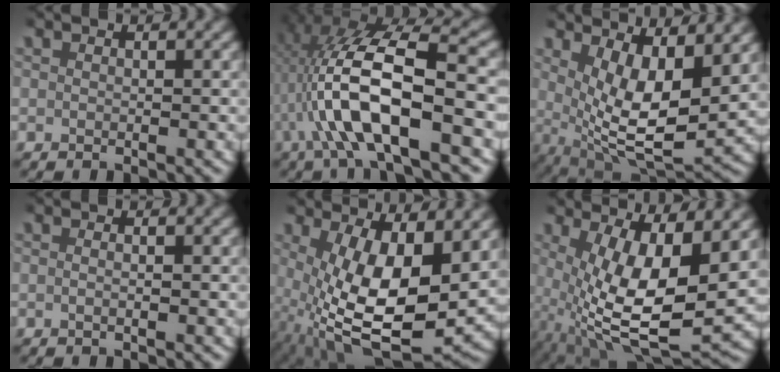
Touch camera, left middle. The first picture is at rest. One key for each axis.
{"total": 10.5, "fx": -0.3, "fy": 4.1, "fz": 9.6, "tx": -0.190, "ty": -0.004, "tz": 0.001}
{"total": 9.7, "fx": 1.2, "fy": 4.9, "fz": 8.3, "tx": -0.142, "ty": -0.038, "tz": 0.036}
{"total": 0.7, "fx": -0.2, "fy": -0.2, "fz": 0.6, "tx": -0.016, "ty": -0.002, "tz": -0.004}
{"total": 12.2, "fx": -2.0, "fy": 6.0, "fz": 10.4, "tx": -0.201, "ty": -0.072, "tz": 0.008}
{"total": 11.2, "fx": -1.0, "fy": 5.4, "fz": 9.8, "tx": -0.187, "ty": -0.057, "tz": 0.015}